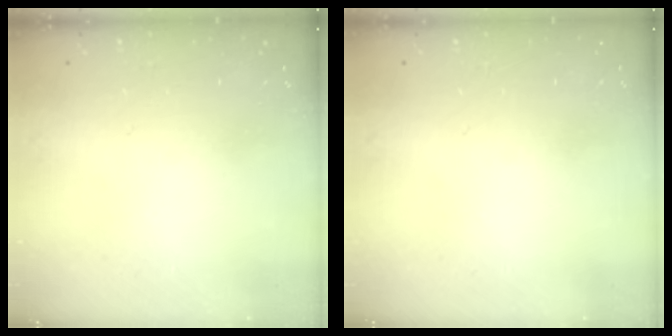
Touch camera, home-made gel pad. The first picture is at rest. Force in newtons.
{"total": 0.0}